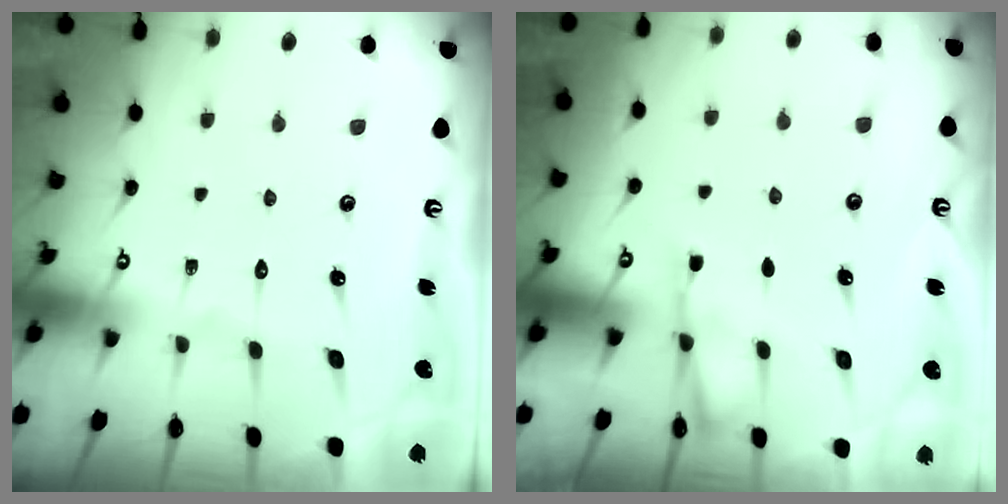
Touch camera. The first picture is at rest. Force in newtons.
{"total": 3.4, "press": 3.4, "slide": 0.4}